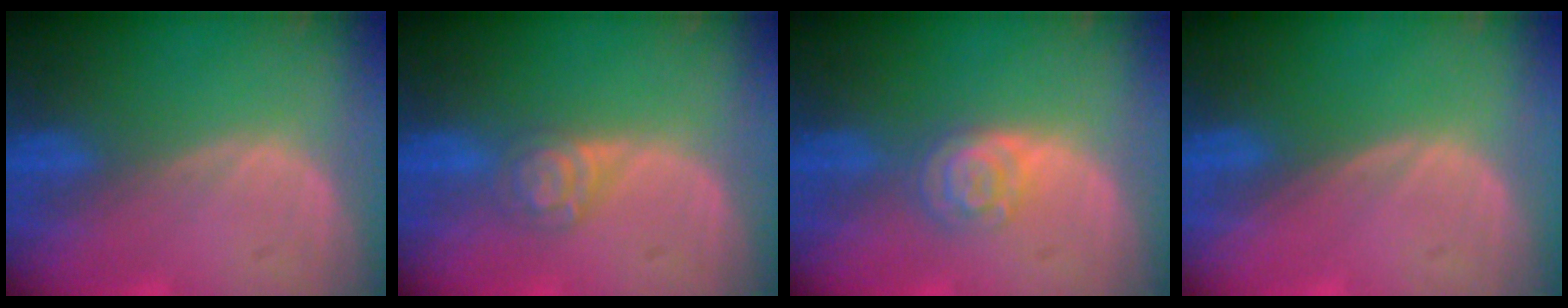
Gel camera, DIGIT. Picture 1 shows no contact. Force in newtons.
{"total": 4.3, "press": 3.9, "slide": 1.8}
{"total": 4.3, "press": 3.9, "slide": 1.9}
{"total": 0.0}